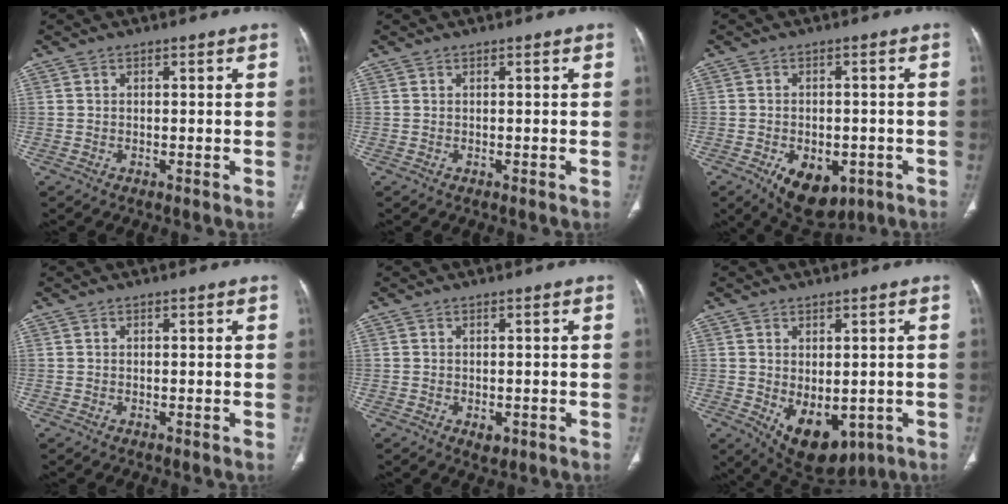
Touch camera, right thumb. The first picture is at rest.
{"total": 0.0}
{"total": 10.1, "force": [-4.6, 6.1, 6.6], "torque": [-0.079, 0.008, -0.054]}
{"total": 0.0}
{"total": 1.8, "force": [-0.7, 1.1, 1.3], "torque": [-0.016, -0.003, -0.003]}
{"total": 10.7, "force": [-2.7, 6.4, 8.2], "torque": [-0.098, -0.008, -0.014]}